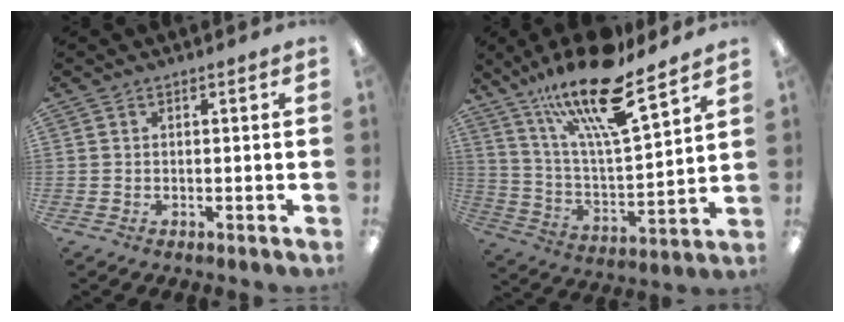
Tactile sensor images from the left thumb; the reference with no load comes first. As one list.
[{"total": 20.8, "force": [15.5, 4.7, 13.1], "torque": [-0.236, -0.091, 0.259]}]